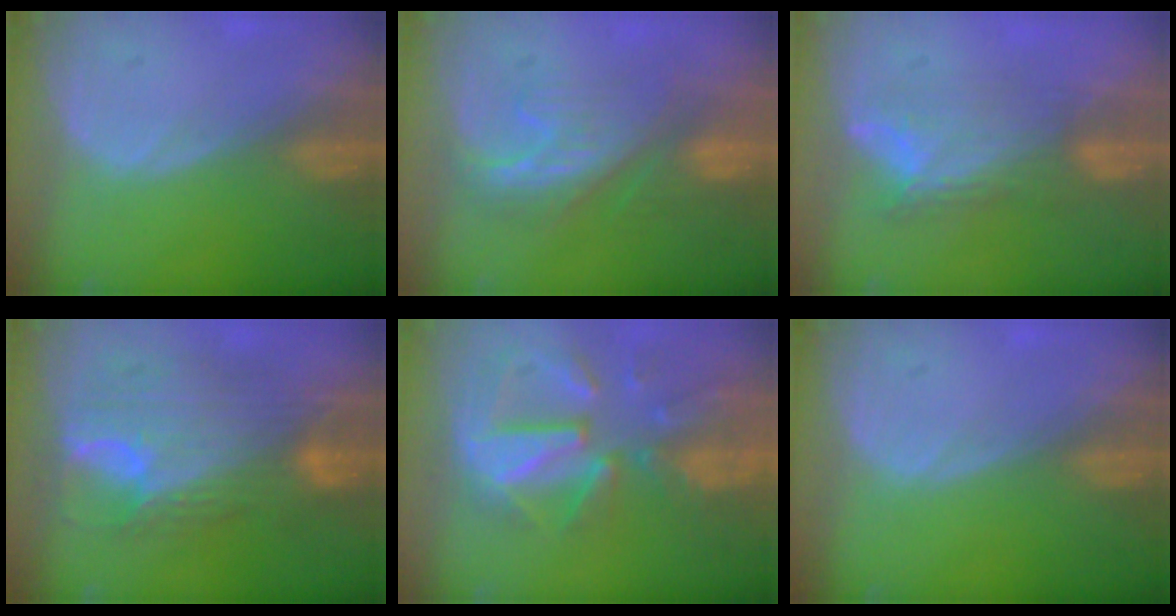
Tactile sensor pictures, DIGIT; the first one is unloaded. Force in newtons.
{"total": 7.9, "press": 7.8, "slide": 1.4}
{"total": 6.9, "press": 6.6, "slide": 2.2}
{"total": 11.9, "press": 11.8, "slide": 1.0}
{"total": 11.9, "press": 10.4, "slide": 5.8}
{"total": 0.0}